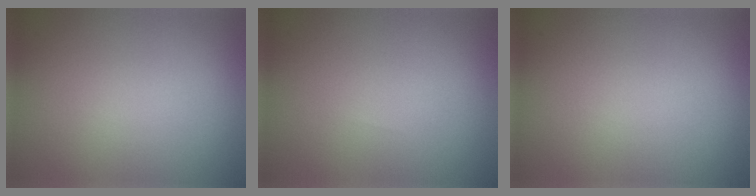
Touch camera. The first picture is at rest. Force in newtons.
{"total": 0.0}
{"total": 0.0}